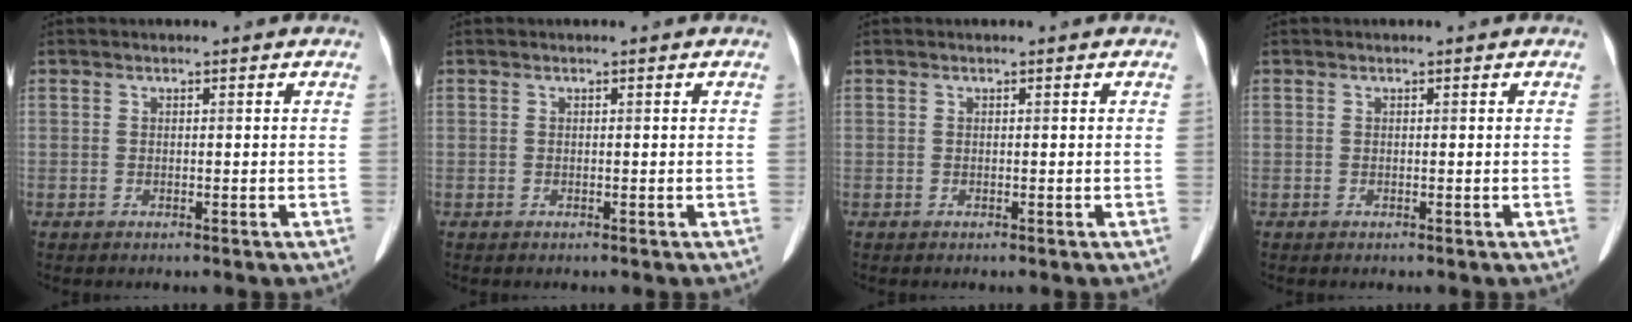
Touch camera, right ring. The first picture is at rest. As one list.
[{"total": 0.0}, {"total": 0.0}, {"total": 0.0}]